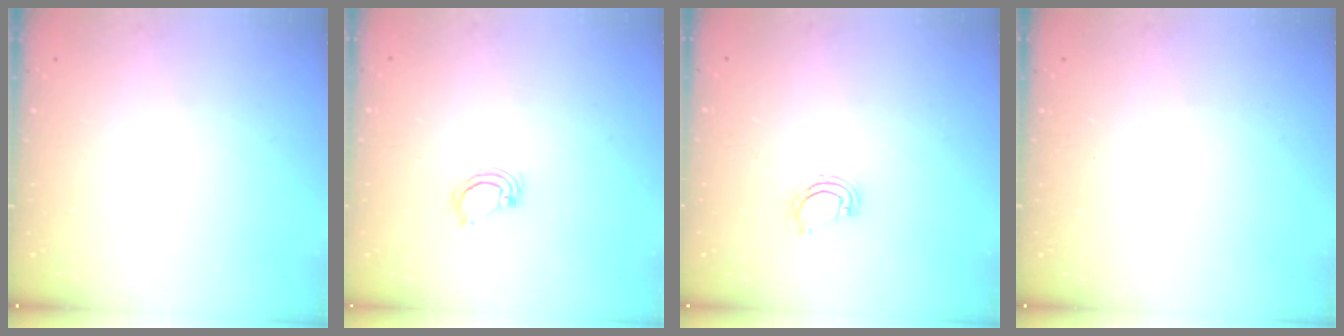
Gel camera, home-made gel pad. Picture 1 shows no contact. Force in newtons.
{"total": 2.9, "press": 2.9, "slide": 0.2}
{"total": 2.6, "press": 2.6, "slide": 0.3}
{"total": 0.0}